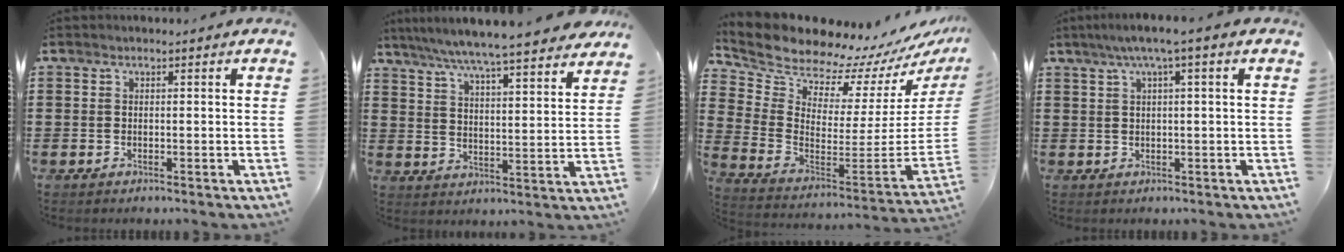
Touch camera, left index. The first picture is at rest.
{"total": 6.5, "force": [6.0, -0.6, 2.6], "torque": [-0.076, -0.039, 0.100]}
{"total": 9.6, "force": [9.5, 1.0, 0.9], "torque": [-0.069, -0.100, 0.159]}
{"total": 3.2, "force": [1.1, -0.3, 3.0], "torque": [-0.057, -0.002, 0.016]}